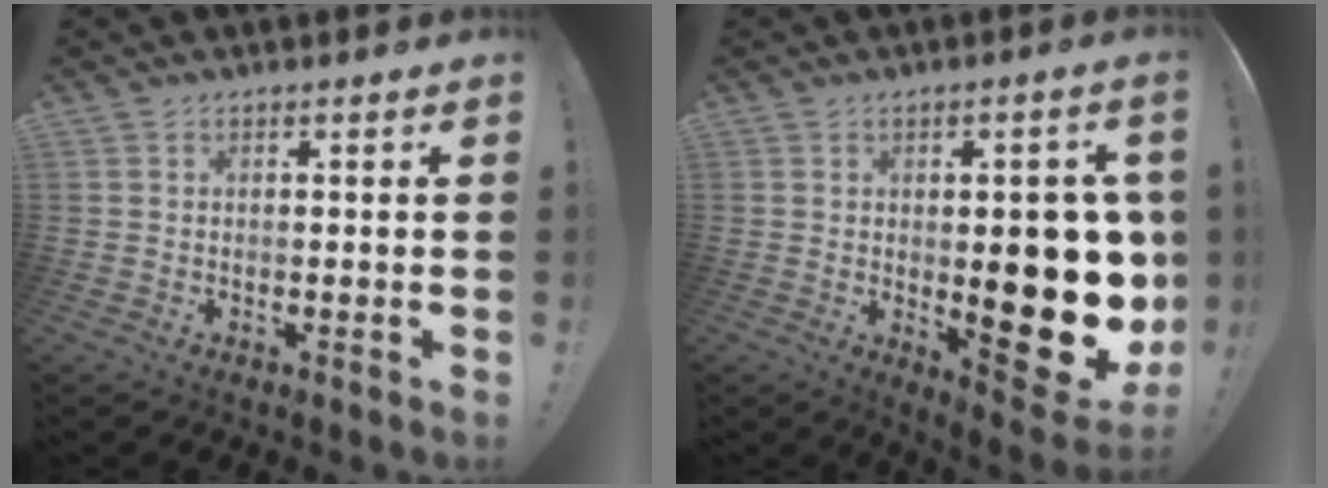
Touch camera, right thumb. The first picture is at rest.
{"total": 17.9, "force": [-1.0, 7.4, 16.2], "torque": [-0.177, -0.017, -0.003]}